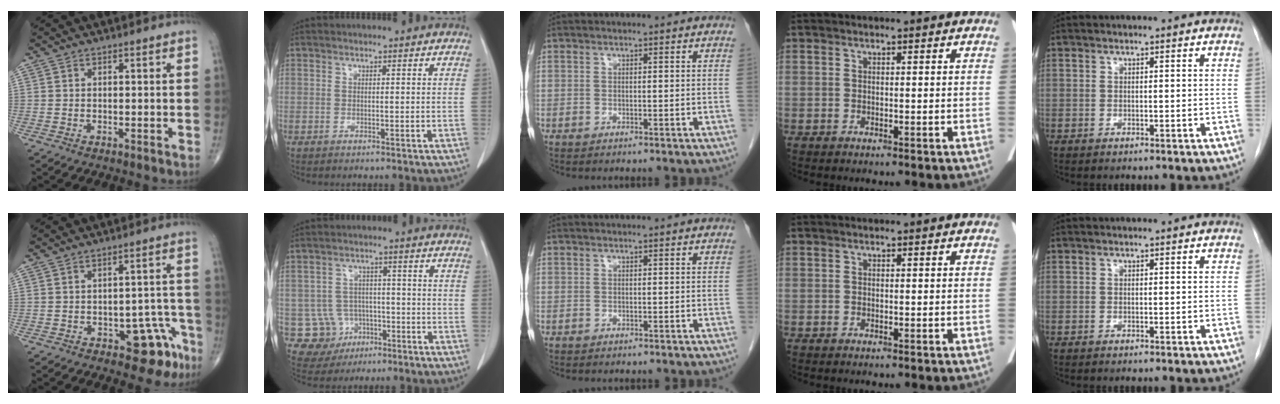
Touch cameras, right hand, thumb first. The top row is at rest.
{"thumb": {"total": 8.4, "force": [-4.5, 4.3, 5.7], "torque": [-0.031, 0.037, -0.052]}, "index": {"total": 7.3, "force": [-2.4, 6.9, 0.8], "torque": [-0.016, 0.010, -0.029]}}